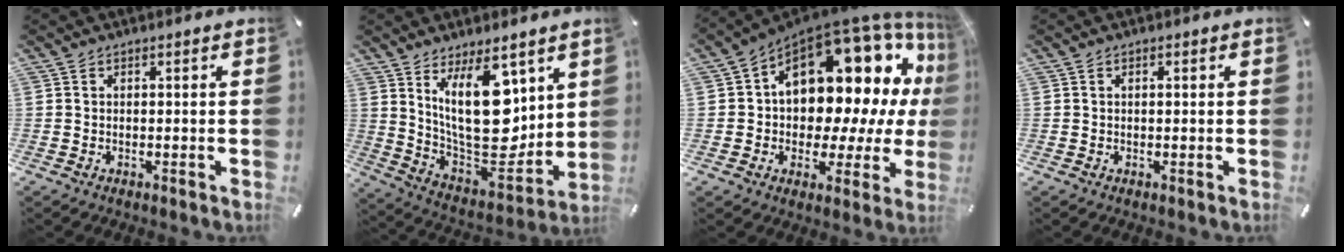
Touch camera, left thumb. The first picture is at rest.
{"total": 22.6, "force": [8.1, 11.2, 18.0], "torque": [-0.335, -0.070, 0.142]}
{"total": 18.9, "force": [7.1, 11.6, 13.1], "torque": [-0.180, -0.076, 0.122]}
{"total": 0.6, "force": [0.1, 0.2, 0.6], "torque": [-0.011, 0.002, 0.000]}